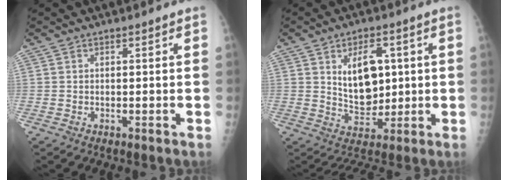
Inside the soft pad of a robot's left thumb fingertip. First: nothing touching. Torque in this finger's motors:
{"motor_torque": [0.56, 0.57, 0.07, 0.05, 0.05]}